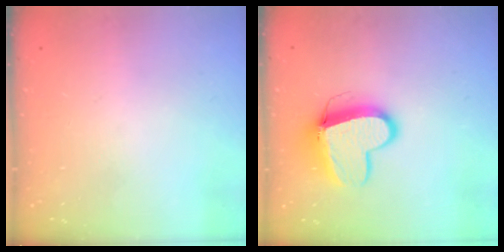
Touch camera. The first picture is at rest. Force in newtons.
{"total": 11.7, "press": 11.6, "slide": 1.3}